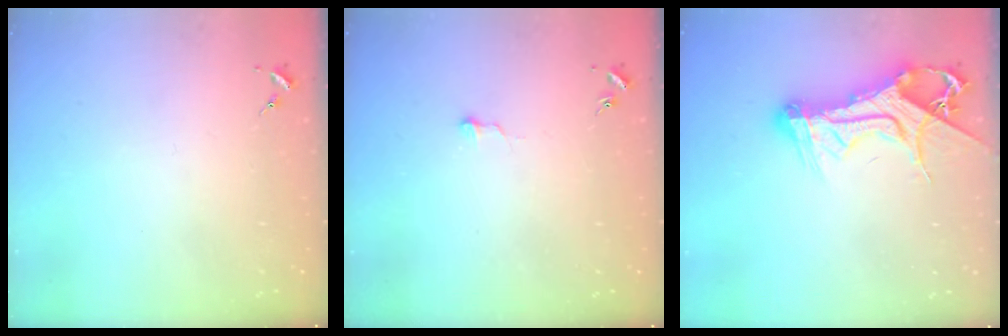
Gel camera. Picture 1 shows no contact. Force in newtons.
{"total": 3.5, "press": 3.5, "slide": 0.3}
{"total": 16.5, "press": 16.4, "slide": 1.8}